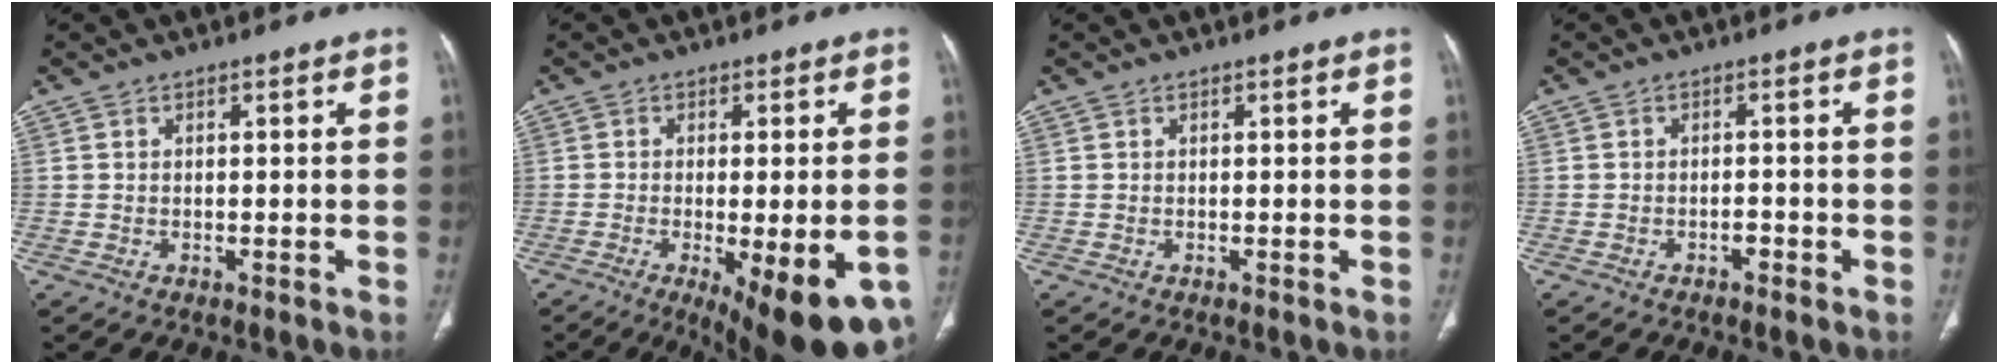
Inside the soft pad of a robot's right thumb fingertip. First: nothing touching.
{"total": 17.7, "force": [-7.5, 5.9, 14.9], "torque": [-0.168, -0.011, -0.094]}
{"total": 0.0}
{"total": 1.5, "force": [-1.0, 0.8, 0.7], "torque": [-0.011, 0.008, -0.016]}